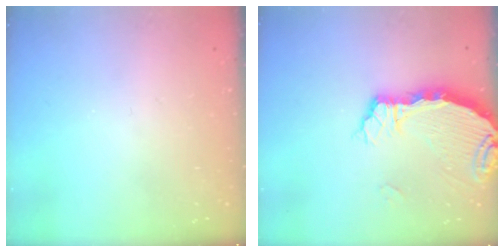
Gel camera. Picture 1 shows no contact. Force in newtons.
{"total": 5.6, "press": 5.6, "slide": 0.4}